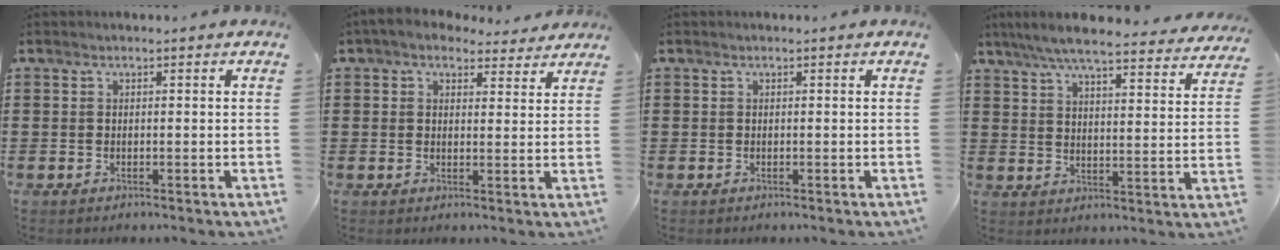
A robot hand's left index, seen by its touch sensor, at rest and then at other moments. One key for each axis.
{"total": 4.1, "fx": 3.5, "fy": 1.5, "fz": 1.4, "tx": -0.040, "ty": -0.009, "tz": 0.064}
{"total": 0.0}
{"total": 6.8, "fx": 6.1, "fy": 0.2, "fz": 3.0, "tx": -0.082, "ty": -0.032, "tz": 0.106}